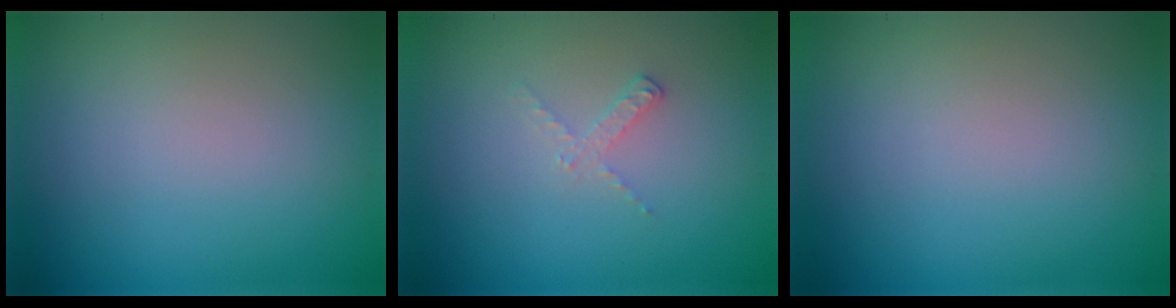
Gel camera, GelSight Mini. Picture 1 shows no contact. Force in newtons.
{"total": 1.1, "press": 1.1, "slide": 0.2}
{"total": 0.0}